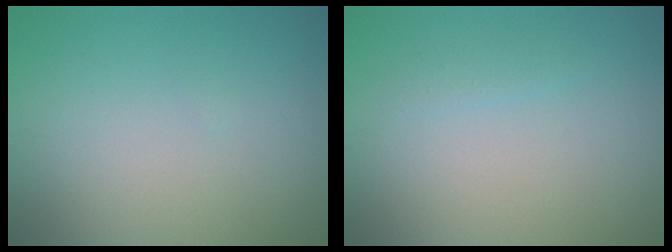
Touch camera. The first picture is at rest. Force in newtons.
{"total": 0.8, "press": 0.8, "slide": 0.0}